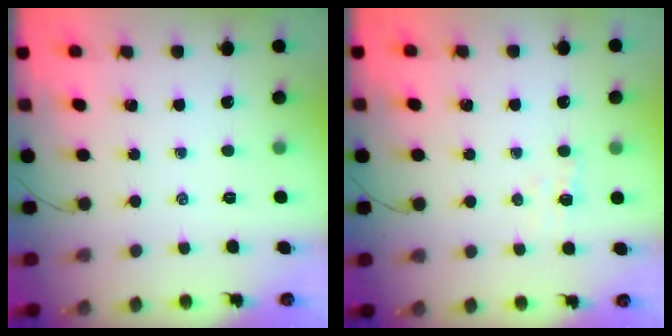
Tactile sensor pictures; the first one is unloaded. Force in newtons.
{"total": 3.3, "press": 3.2, "slide": 0.8}